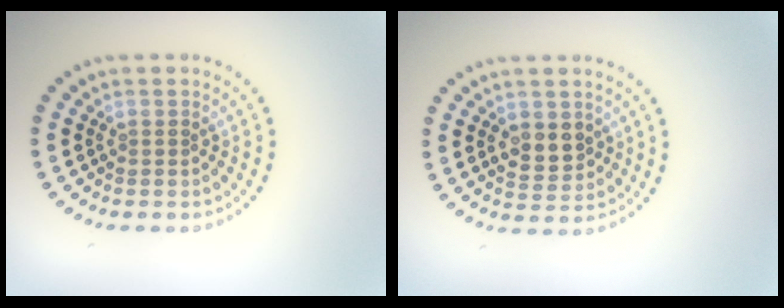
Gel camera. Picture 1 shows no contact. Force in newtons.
{"total": 2.6, "press": 2.5, "slide": 0.6}